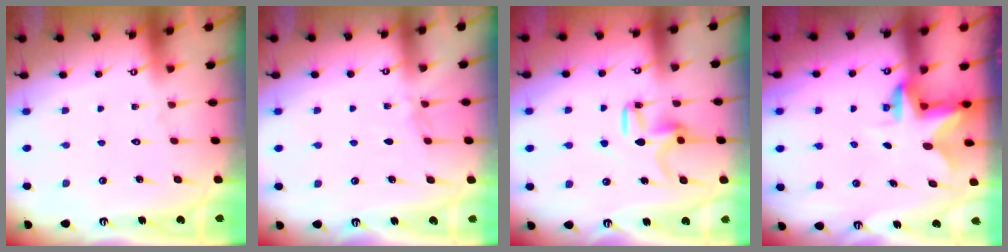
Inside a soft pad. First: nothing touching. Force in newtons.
{"total": 3.0, "press": 3.0, "slide": 0.5}
{"total": 9.9, "press": 9.9, "slide": 0.6}
{"total": 2.5, "press": 2.5, "slide": 0.4}